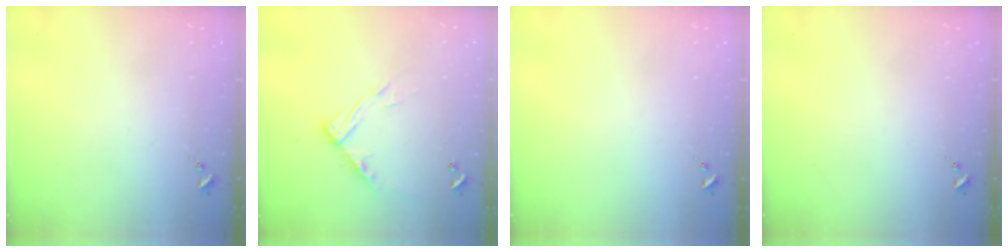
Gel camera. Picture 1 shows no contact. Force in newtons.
{"total": 12.8, "press": 12.8, "slide": 1.0}
{"total": 0.0}
{"total": 0.0}